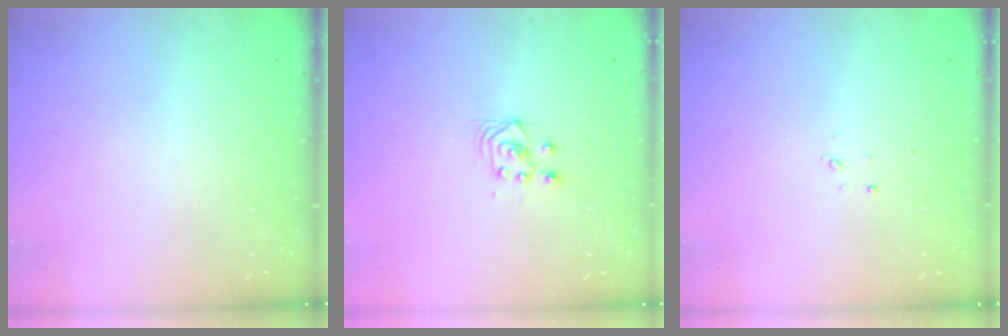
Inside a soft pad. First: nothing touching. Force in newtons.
{"total": 3.6, "press": 3.2, "slide": 1.6}
{"total": 1.5, "press": 1.5, "slide": 0.2}